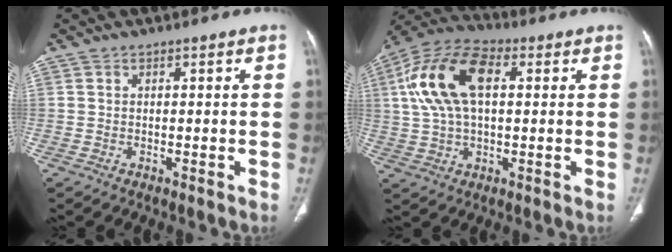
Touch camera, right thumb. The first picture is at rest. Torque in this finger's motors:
{"motor_torque": [-0.51, 1.16, 1.39, 0.12, 0.26]}